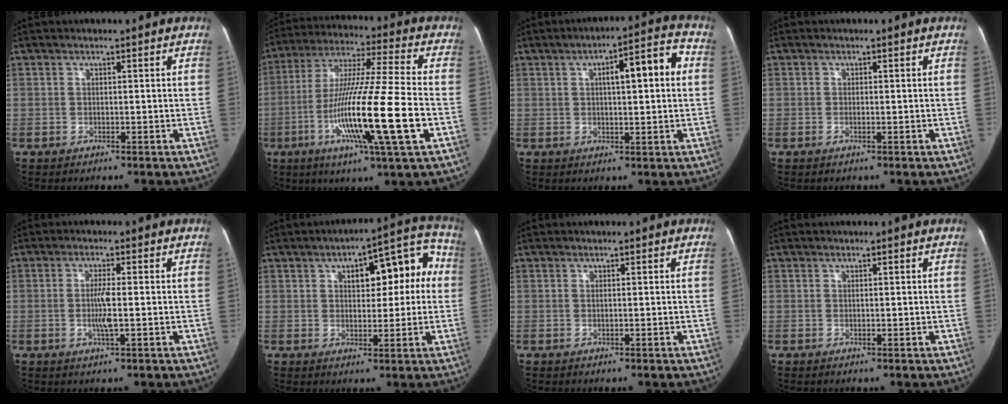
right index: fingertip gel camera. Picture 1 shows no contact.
{"total": 20.2, "force": [-5.7, -0.2, 19.3], "torque": [-0.362, -0.022, -0.107]}
{"total": 8.9, "force": [1.6, 2.0, 8.5], "torque": [-0.125, 0.035, 0.023]}
{"total": 0.7, "force": [-0.4, 0.3, 0.5], "torque": [-0.009, 0.000, -0.006]}
{"total": 3.8, "force": [-0.7, 0.3, 3.7], "torque": [-0.077, -0.004, -0.012]}
{"total": 11.8, "force": [2.3, 5.2, 10.3], "torque": [-0.121, 0.053, 0.034]}
{"total": 0.0}
{"total": 0.0}